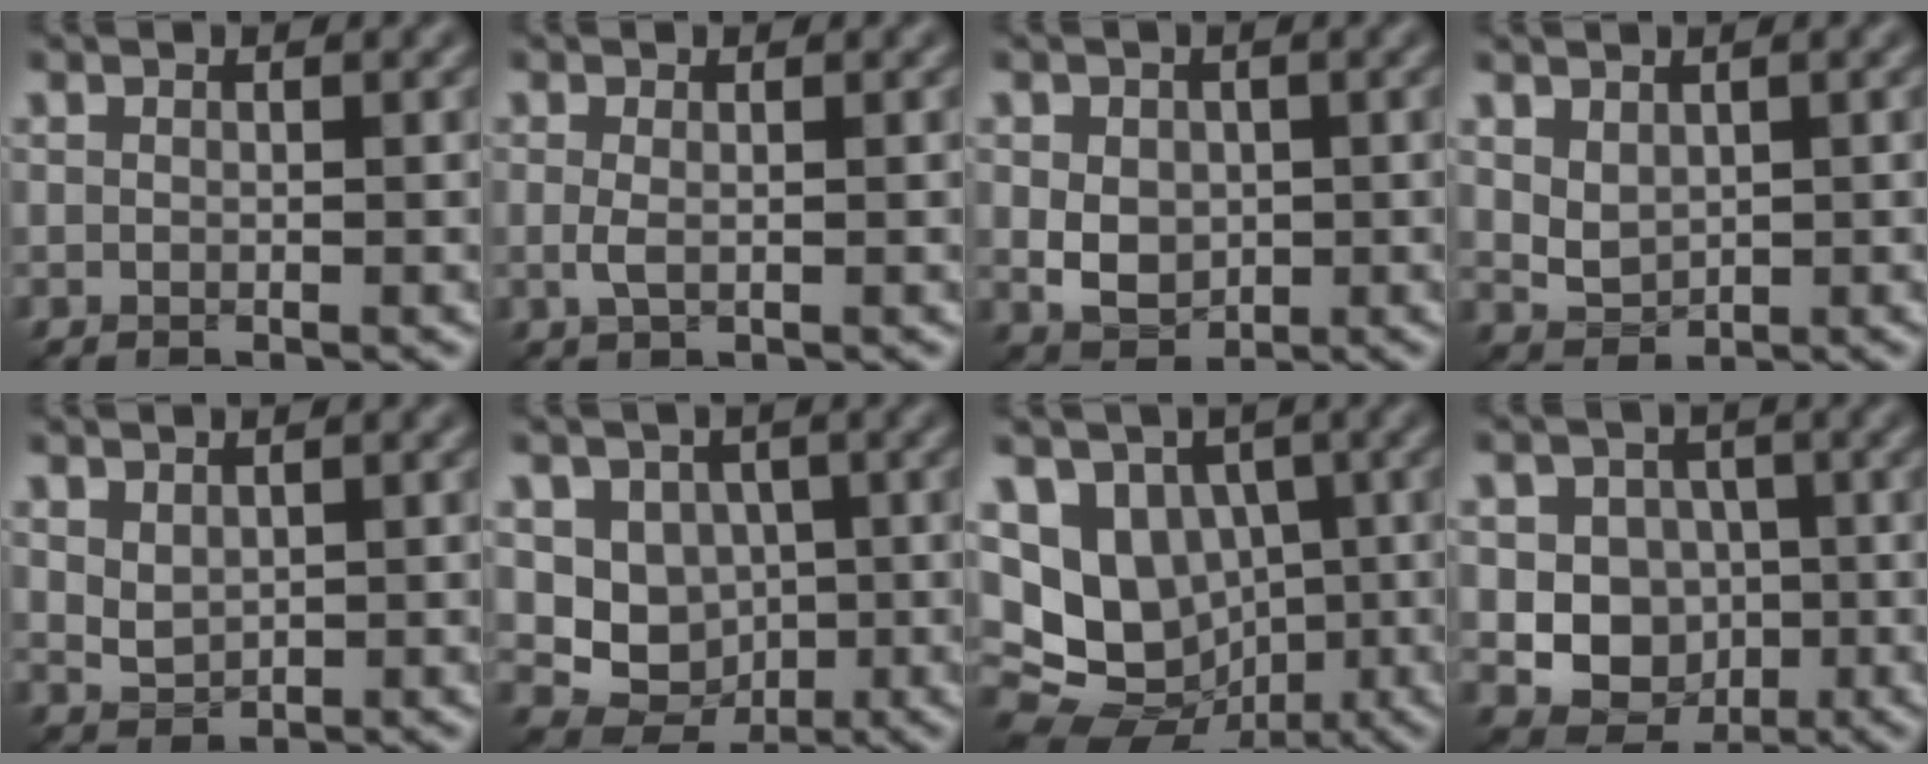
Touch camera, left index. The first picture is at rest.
{"total": 1.1, "force": [-0.1, 0.3, 1.0], "torque": [-0.029, -0.002, -0.003]}
{"total": 3.5, "force": [-0.1, 2.7, 2.3], "torque": [-0.042, -0.006, 0.005]}
{"total": 1.9, "force": [0.7, 1.3, 1.1], "torque": [-0.027, -0.005, 0.022]}
{"total": 1.5, "force": [0.8, 0.9, 0.9], "torque": [-0.024, -0.003, 0.021]}
{"total": 5.8, "force": [0.3, 5.1, 2.7], "torque": [-0.028, -0.009, -0.006]}
{"total": 12.2, "force": [-0.1, 10.5, 6.2], "torque": [-0.122, 0.020, -0.014]}
{"total": 7.6, "force": [-0.3, 6.8, 3.3], "torque": [-0.046, 0.016, -0.033]}